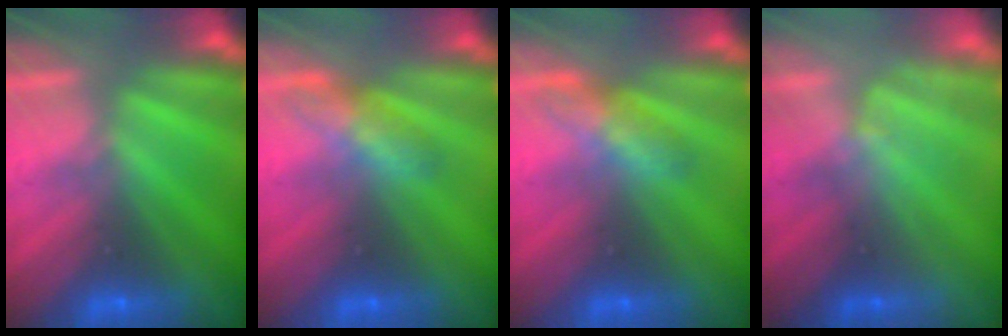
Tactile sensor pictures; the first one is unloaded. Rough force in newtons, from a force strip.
{"total": 2.8}
{"total": 2.8}
{"total": 1.3}